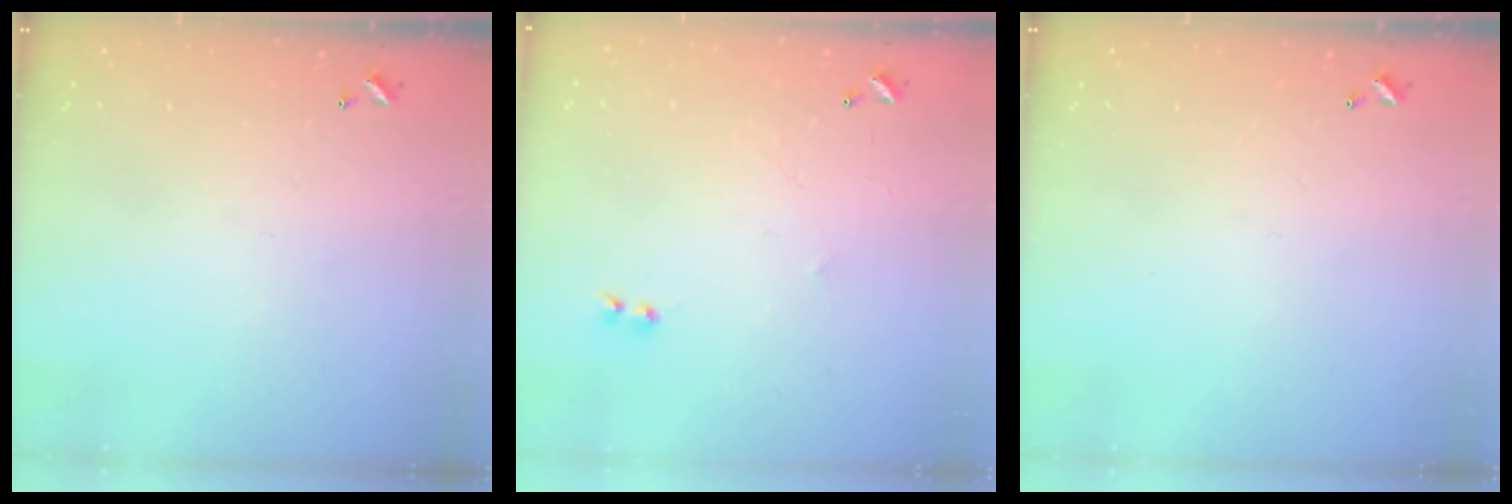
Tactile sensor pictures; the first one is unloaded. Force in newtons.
{"total": 1.2, "press": 1.2, "slide": 0.3}
{"total": 0.0}